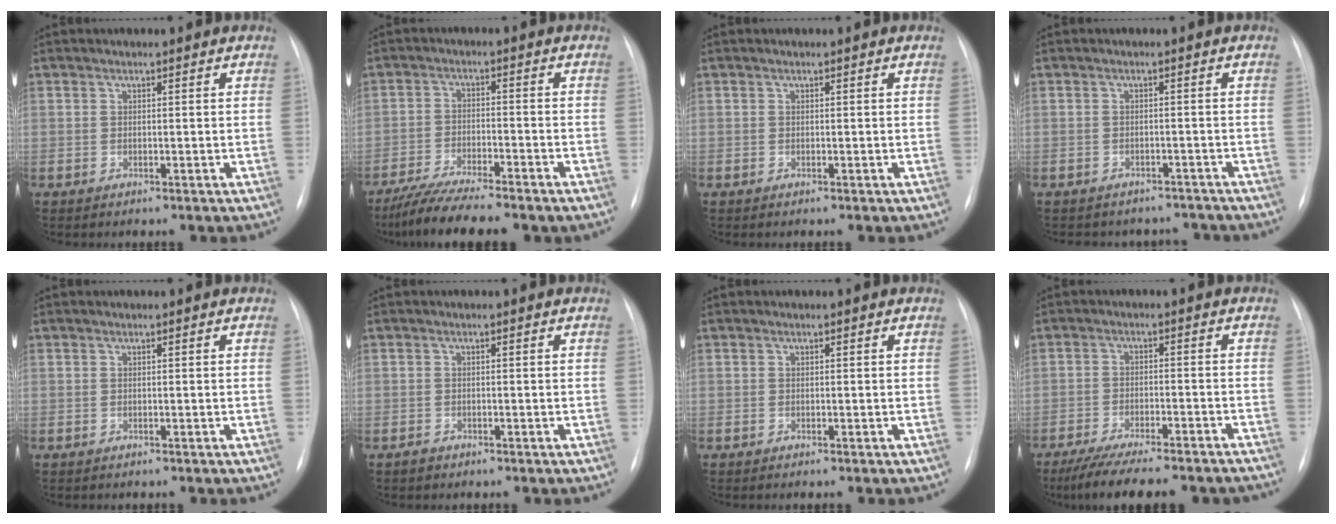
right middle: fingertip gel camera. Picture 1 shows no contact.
{"total": 9.5, "force": [-7.9, 0.7, 5.2], "torque": [-0.093, -0.022, -0.129]}
{"total": 0.0}
{"total": 7.5, "force": [-6.8, 3.3, 0.2], "torque": [0.000, 0.021, -0.072]}
{"total": 0.0}
{"total": 0.9, "force": [-0.7, 0.5, 0.1], "torque": [-0.008, -0.001, -0.012]}
{"total": 0.0}
{"total": 17.3, "force": [-15.1, 2.9, 7.8], "torque": [-0.119, -0.015, -0.209]}